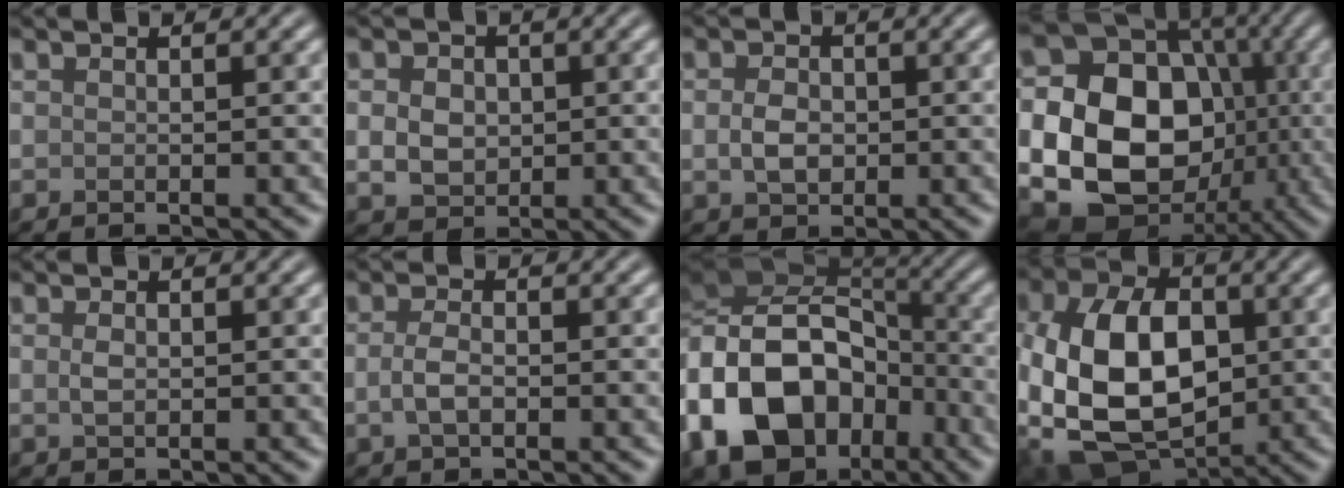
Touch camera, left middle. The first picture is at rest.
{"total": 3.2, "force": [0.1, 2.7, 1.9], "torque": [-0.036, -0.003, 0.000]}
{"total": 2.5, "force": [0.0, 1.8, 1.6], "torque": [-0.034, -0.002, -0.002]}
{"total": 18.1, "force": [-2.1, 15.0, 9.9], "torque": [-0.185, -0.017, -0.063]}
{"total": 1.1, "force": [0.1, 0.6, 0.8], "torque": [-0.021, -0.001, 0.003]}
{"total": 2.0, "force": [-0.3, 1.1, 1.6], "torque": [-0.038, 0.000, -0.009]}
{"total": 15.2, "force": [-4.8, 11.0, 9.2], "torque": [-0.189, -0.005, -0.093]}
{"total": 12.8, "force": [-1.3, 8.7, 9.4], "torque": [-0.208, -0.017, -0.024]}